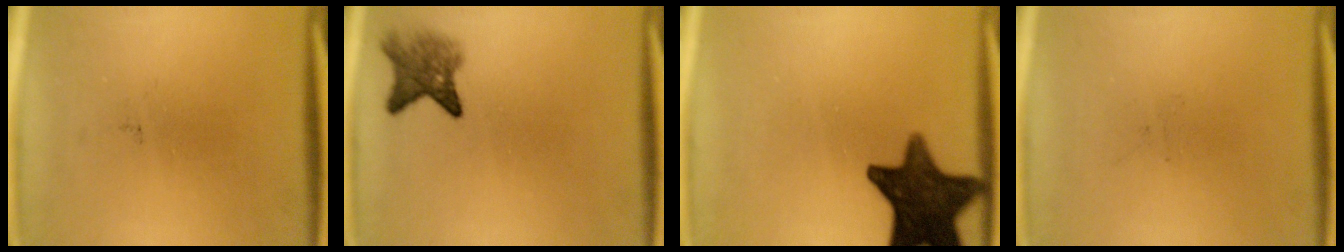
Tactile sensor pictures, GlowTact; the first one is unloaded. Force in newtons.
{"total": 4.3}
{"total": 14.8}
{"total": 0.0}